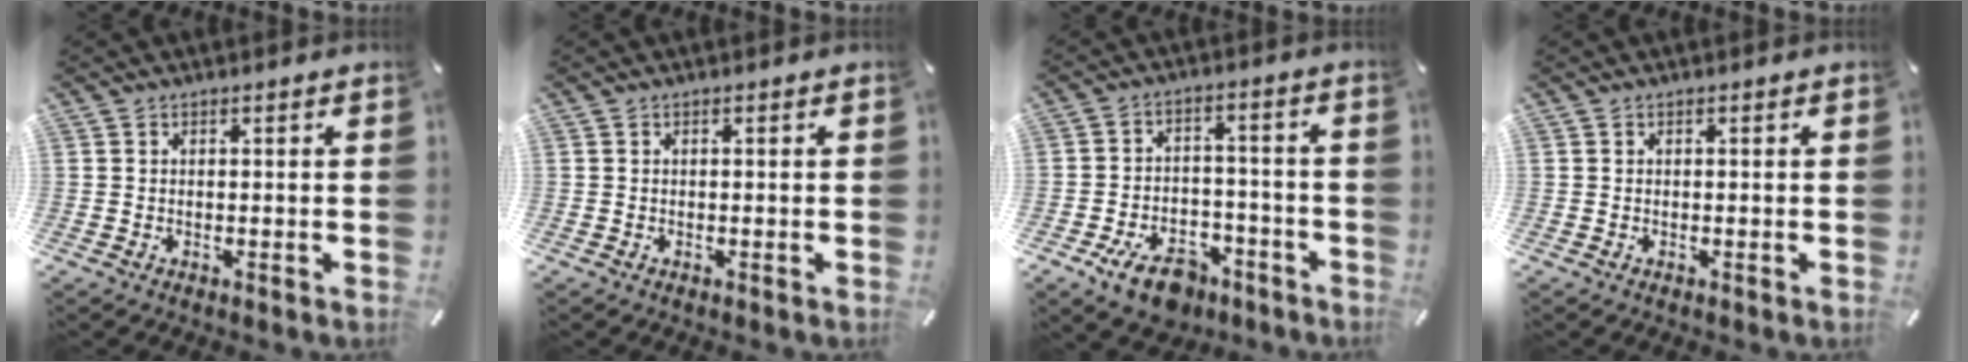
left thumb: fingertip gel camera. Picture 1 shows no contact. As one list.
[{"total": 0.0}, {"total": 10.2, "force": [-6.3, 6.1, 5.3], "torque": [-0.090, 0.047, -0.108]}, {"total": 0.0}]